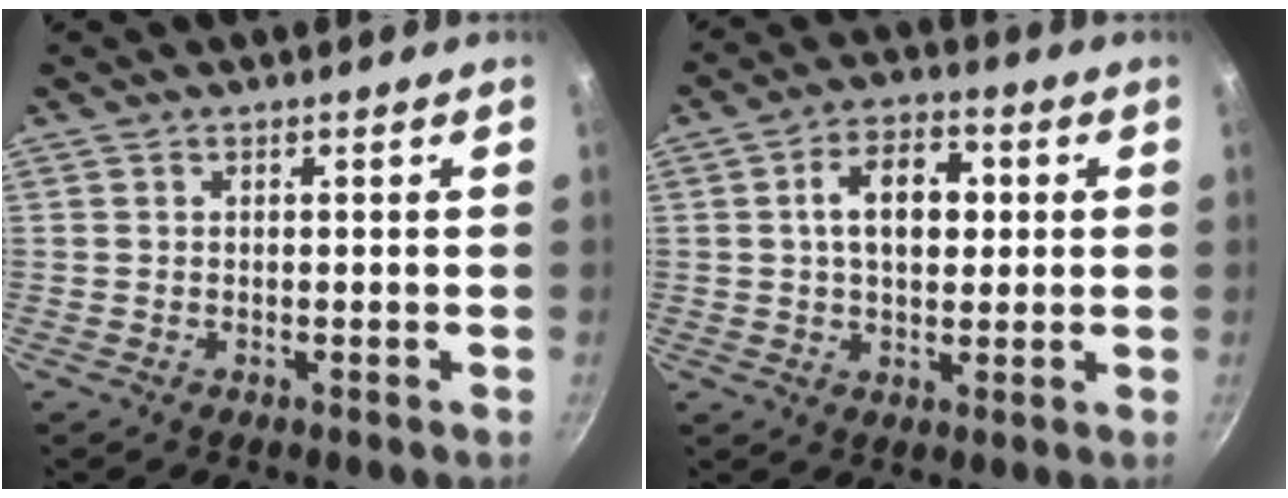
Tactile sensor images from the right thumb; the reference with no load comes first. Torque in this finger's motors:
{"motor_torque": [-0.16, 0.30, 1.05, -0.16, 0.07]}